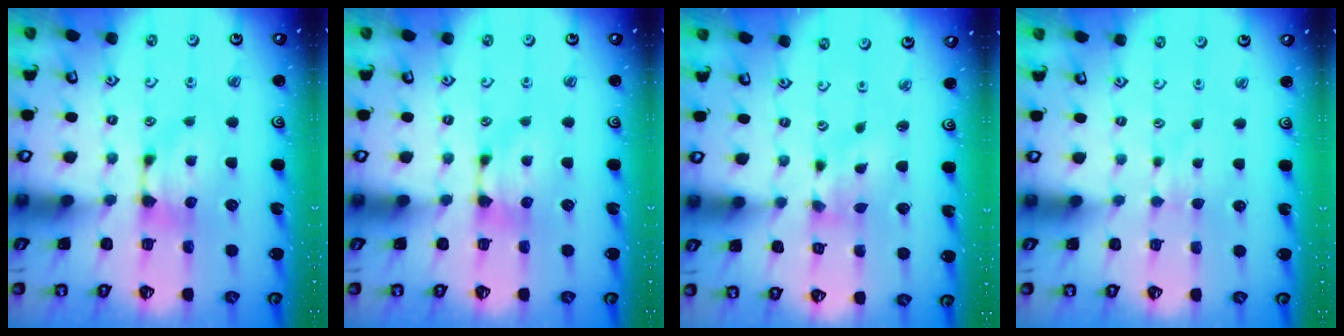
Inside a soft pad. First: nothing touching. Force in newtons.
{"total": 0.0}
{"total": 1.4, "press": 0.9, "slide": 1.1}
{"total": 2.3, "press": 2.2, "slide": 0.3}